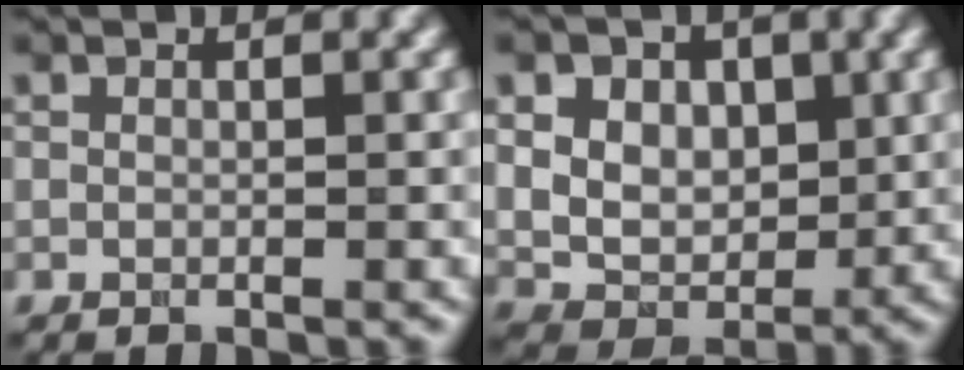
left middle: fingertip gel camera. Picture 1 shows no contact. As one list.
[{"total": 9.3, "force": [3.3, 7.0, 5.1], "torque": [-0.088, 0.019, 0.048]}]